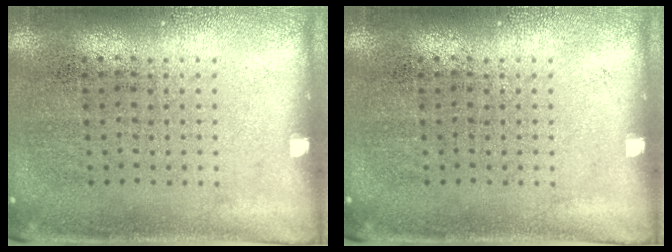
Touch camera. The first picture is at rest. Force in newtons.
{"total": 0.0}